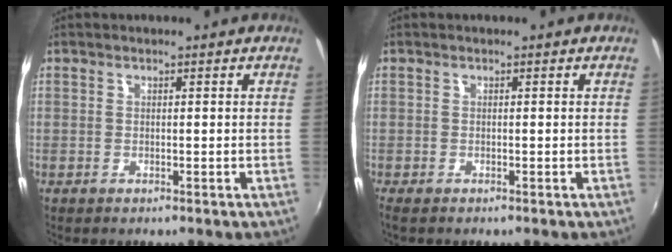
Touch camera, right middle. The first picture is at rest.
{"total": 0.8, "force": [-0.7, 0.2, 0.4], "torque": [-0.012, -0.003, -0.012]}